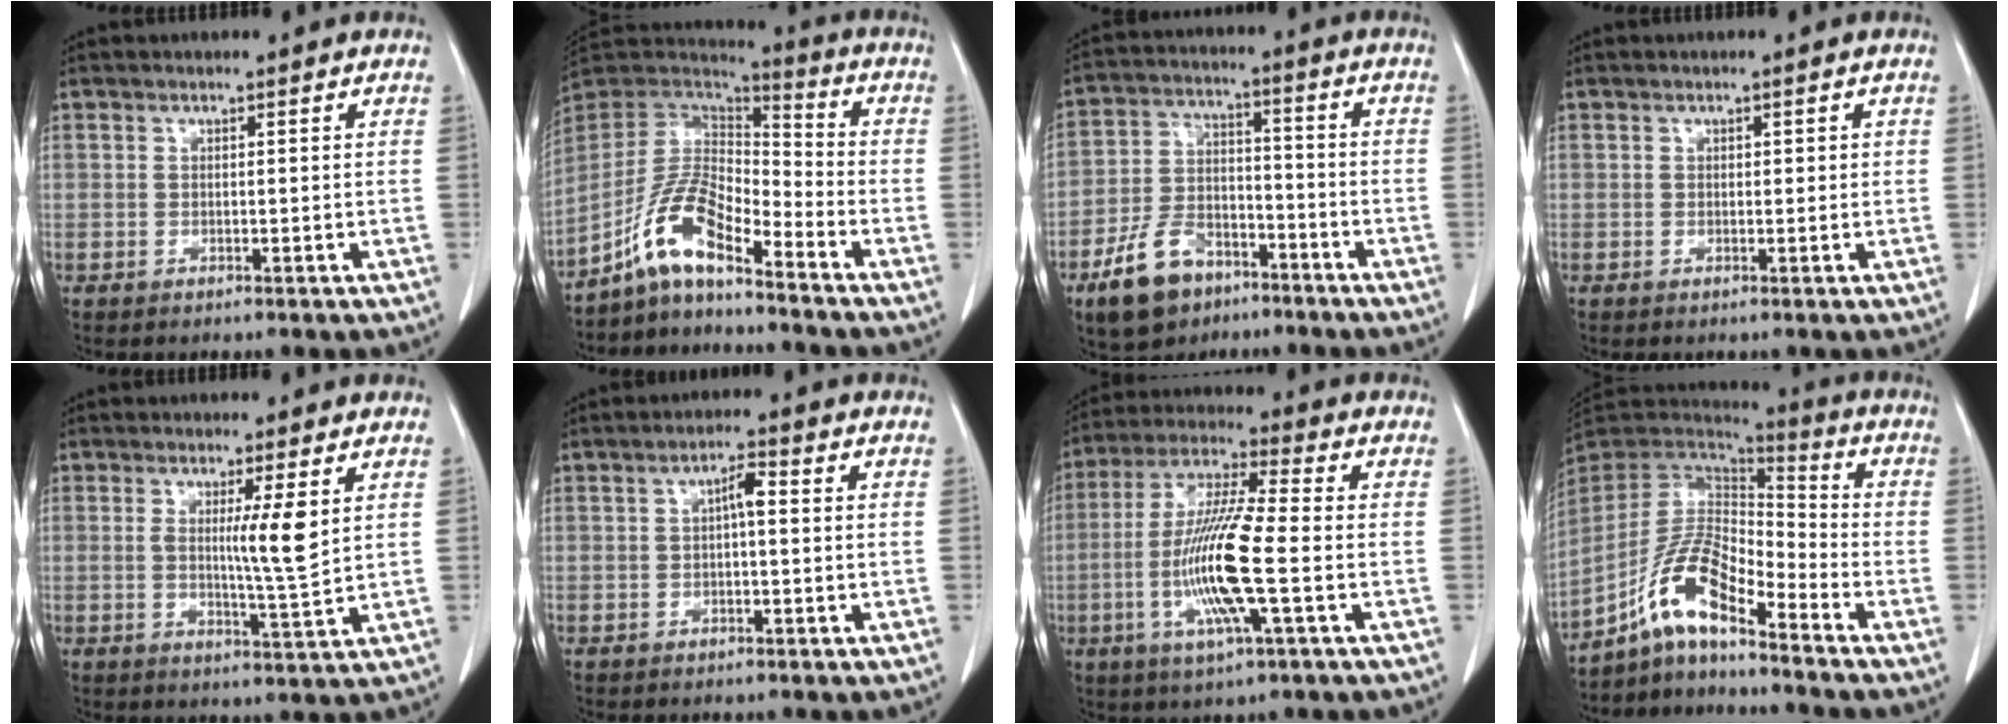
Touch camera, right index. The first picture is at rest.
{"total": 10.1, "force": [-7.2, 2.7, 6.5], "torque": [-0.141, 0.026, -0.143]}
{"total": 10.3, "force": [-6.6, 6.3, 4.7], "torque": [-0.099, 0.011, -0.114]}
{"total": 1.0, "force": [0.2, 0.6, 0.8], "torque": [-0.008, 0.002, 0.002]}
{"total": 5.9, "force": [1.5, -0.3, 5.7], "torque": [-0.092, -0.011, 0.023]}
{"total": 2.9, "force": [0.3, 0.7, 2.8], "torque": [-0.045, 0.009, 0.002]}
{"total": 13.8, "force": [-3.0, 0.9, 13.5], "torque": [-0.272, -0.011, -0.063]}
{"total": 10.6, "force": [-7.3, 2.3, 7.4], "torque": [-0.156, 0.023, -0.141]}